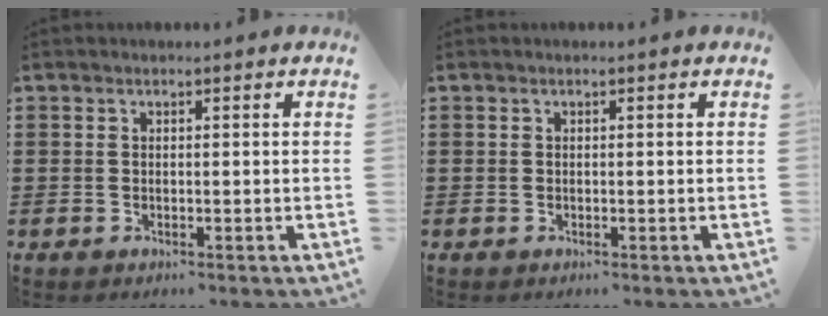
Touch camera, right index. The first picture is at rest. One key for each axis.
{"total": 0.0}